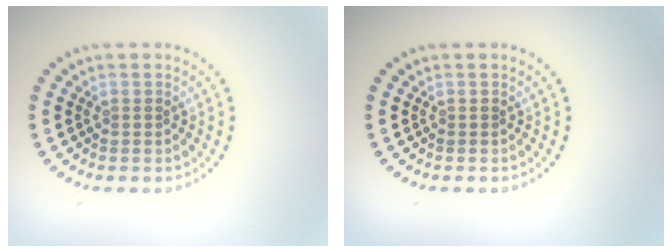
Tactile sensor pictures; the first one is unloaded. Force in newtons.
{"total": 0.0}